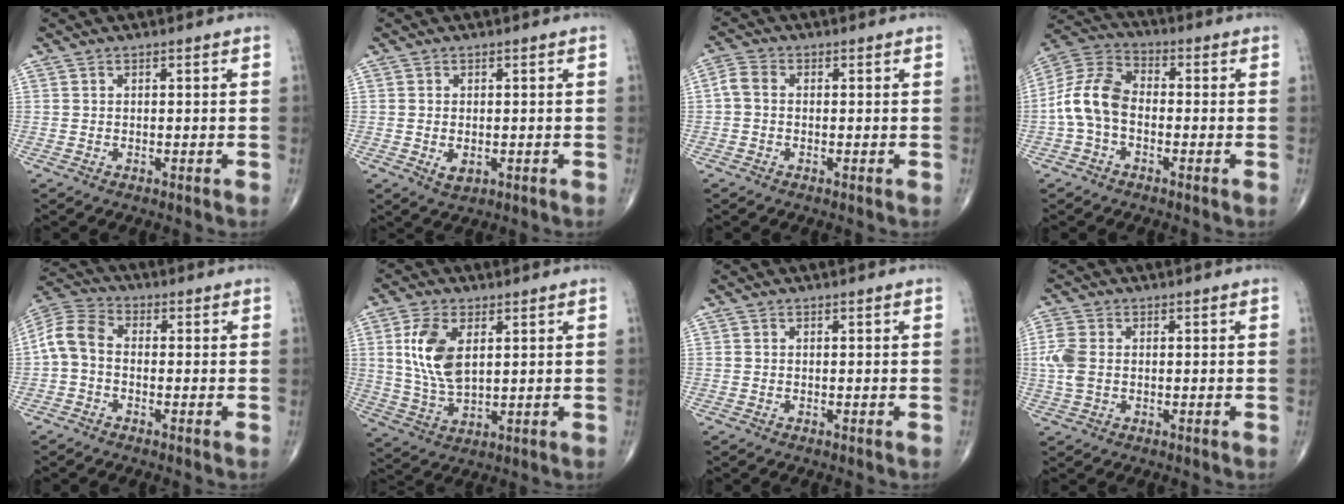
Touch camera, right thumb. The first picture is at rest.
{"total": 2.4, "force": [-0.4, 1.6, 1.8], "torque": [-0.026, -0.003, -0.002]}
{"total": 3.1, "force": [-0.2, 2.2, 2.2], "torque": [-0.045, 0.008, -0.013]}
{"total": 10.4, "force": [-1.8, 6.8, 7.7], "torque": [-0.152, 0.033, -0.049]}
{"total": 7.3, "force": [-0.9, 4.9, 5.4], "torque": [-0.104, 0.023, -0.035]}
{"total": 7.5, "force": [2.1, 3.8, 6.2], "torque": [-0.128, -0.009, 0.046]}
{"total": 0.0}
{"total": 5.2, "force": [0.0, 3.5, 3.8], "torque": [-0.109, 0.005, -0.001]}